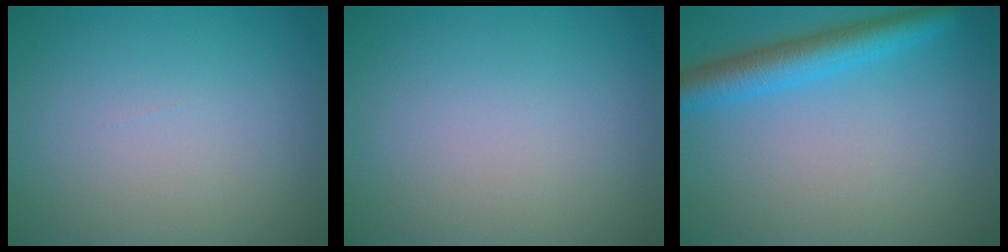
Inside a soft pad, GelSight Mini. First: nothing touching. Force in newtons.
{"total": 0.0}
{"total": 4.3, "press": 4.3, "slide": 0.2}